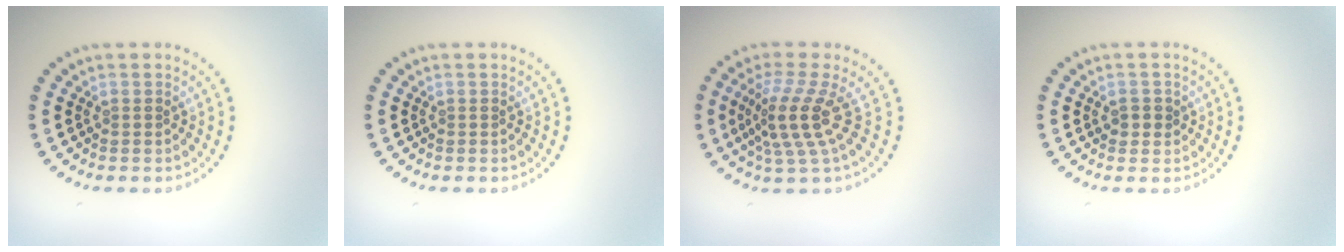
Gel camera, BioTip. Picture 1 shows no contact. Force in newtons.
{"total": 0.0}
{"total": 4.1, "press": 2.8, "slide": 2.9}
{"total": 1.3, "press": 1.2, "slide": 0.5}